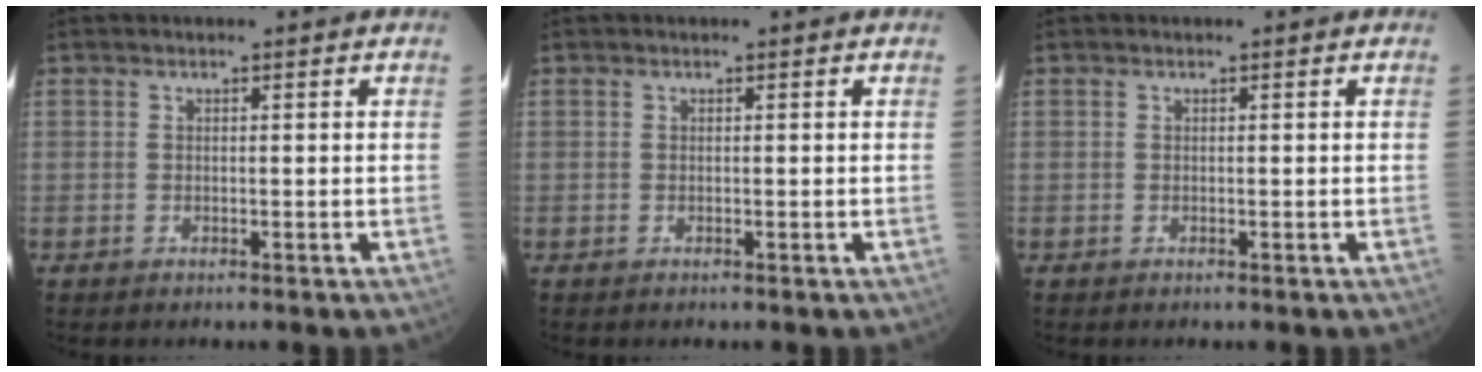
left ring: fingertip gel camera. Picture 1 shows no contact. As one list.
[{"total": 0.0}, {"total": 0.0}]